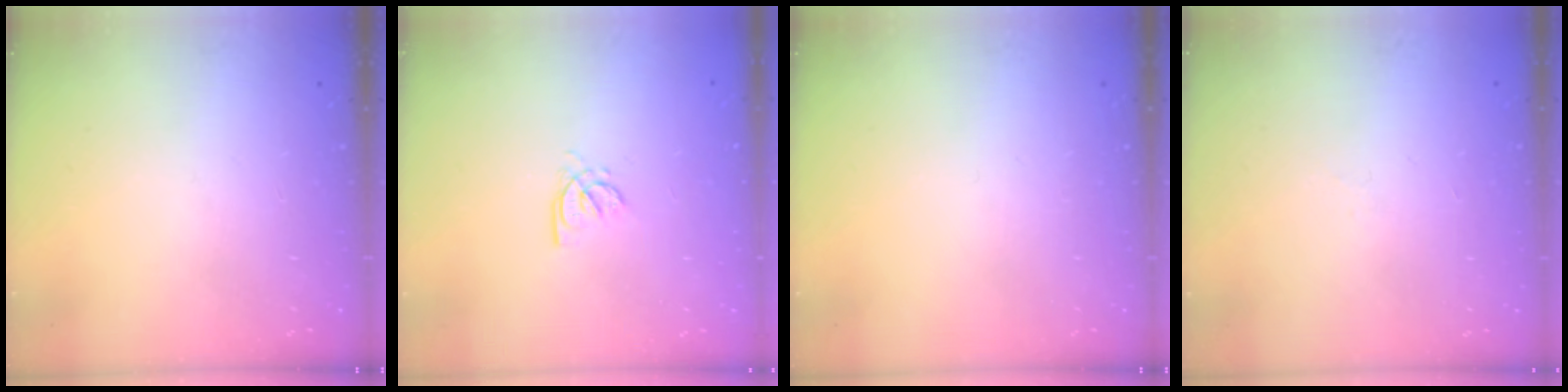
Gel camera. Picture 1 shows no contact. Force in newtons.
{"total": 1.6, "press": 1.6, "slide": 0.3}
{"total": 0.0}
{"total": 2.0, "press": 1.9, "slide": 0.5}